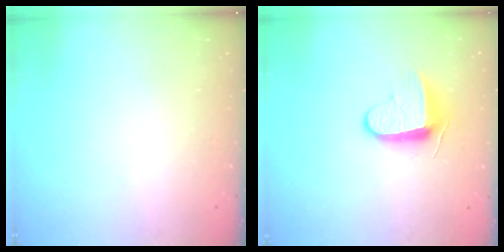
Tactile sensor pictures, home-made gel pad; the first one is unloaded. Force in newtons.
{"total": 9.3, "press": 9.3, "slide": 0.6}